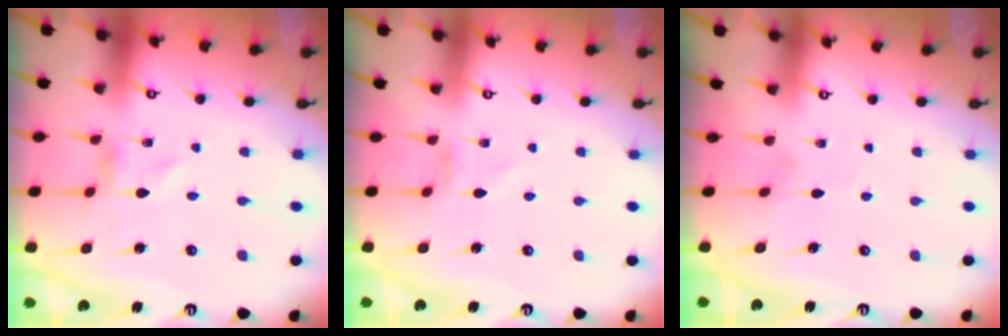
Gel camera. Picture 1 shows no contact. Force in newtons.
{"total": 0.7, "press": 0.6, "slide": 0.3}
{"total": 2.2, "press": 2.2, "slide": 0.3}